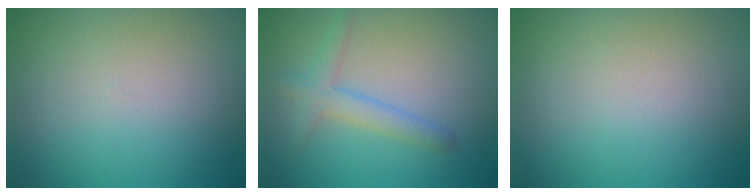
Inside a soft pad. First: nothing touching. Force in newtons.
{"total": 2.0, "press": 2.0, "slide": 0.1}
{"total": 0.0}